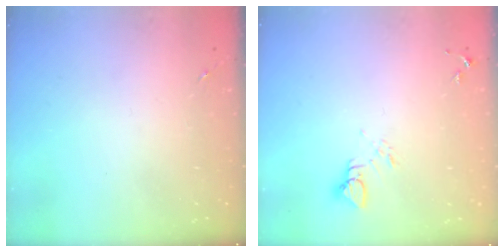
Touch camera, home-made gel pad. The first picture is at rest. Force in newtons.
{"total": 3.7, "press": 3.7, "slide": 0.1}